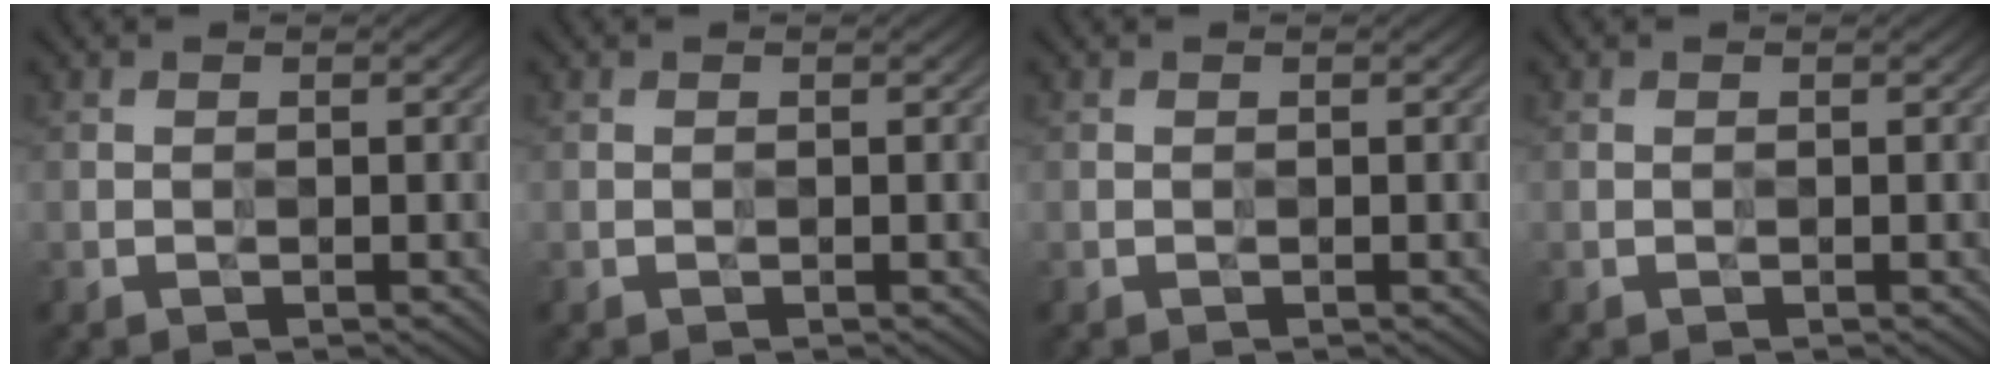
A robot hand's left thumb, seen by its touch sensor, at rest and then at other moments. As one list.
[{"total": 0.0}, {"total": 0.0}, {"total": 0.0}]